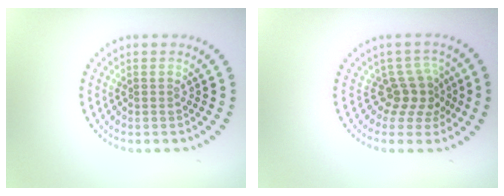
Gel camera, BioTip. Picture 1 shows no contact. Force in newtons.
{"total": 2.9, "press": 2.1, "slide": 2.0}